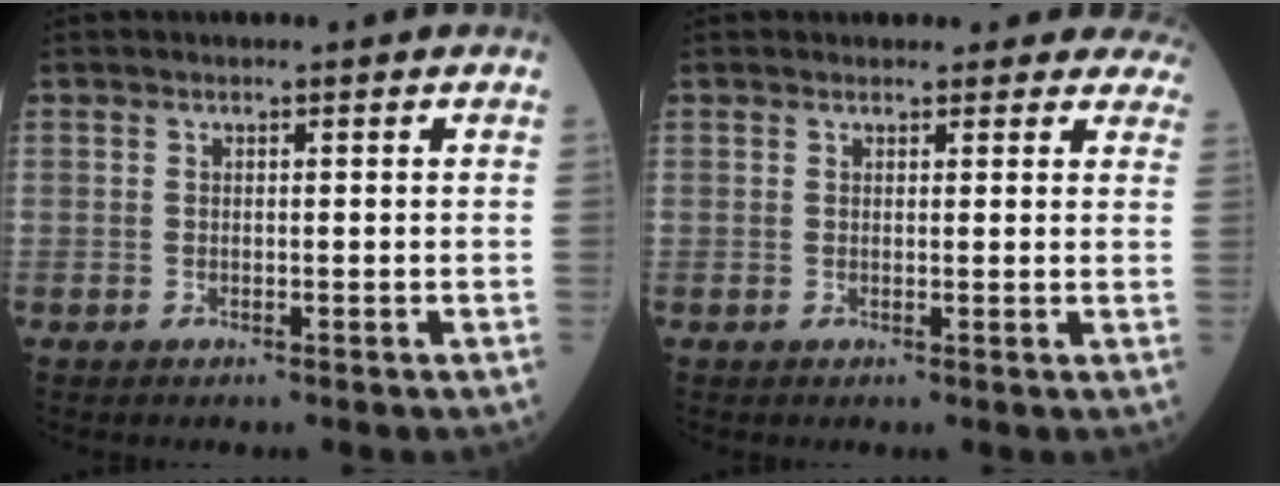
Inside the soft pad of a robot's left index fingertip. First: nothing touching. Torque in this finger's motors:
{"motor_torque": [0.75, -1.39, -0.23, -0.01]}